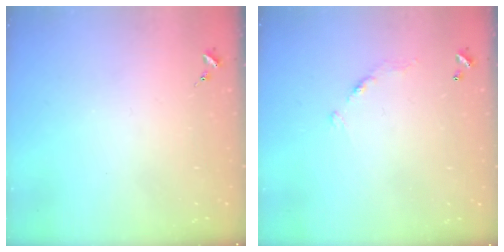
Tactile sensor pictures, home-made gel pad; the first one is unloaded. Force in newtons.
{"total": 6.0, "press": 6.0, "slide": 0.4}